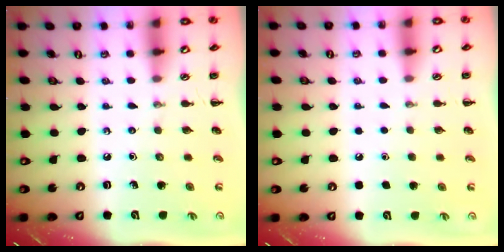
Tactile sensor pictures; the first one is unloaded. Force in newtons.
{"total": 1.7, "press": 1.7, "slide": 0.1}